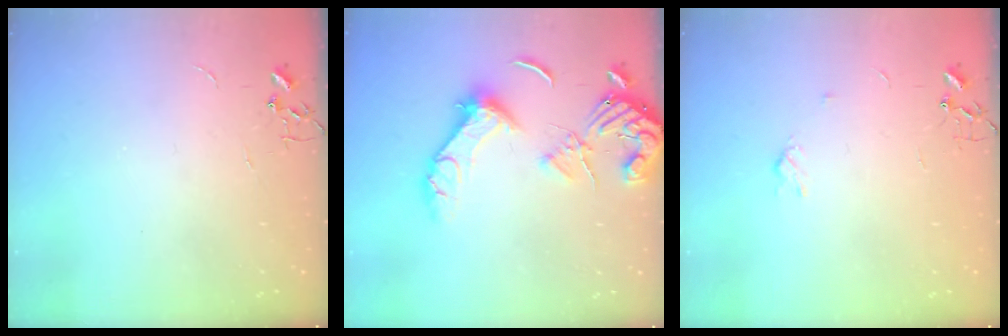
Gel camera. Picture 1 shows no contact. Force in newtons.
{"total": 14.9, "press": 14.7, "slide": 2.0}
{"total": 2.9, "press": 2.9, "slide": 0.5}